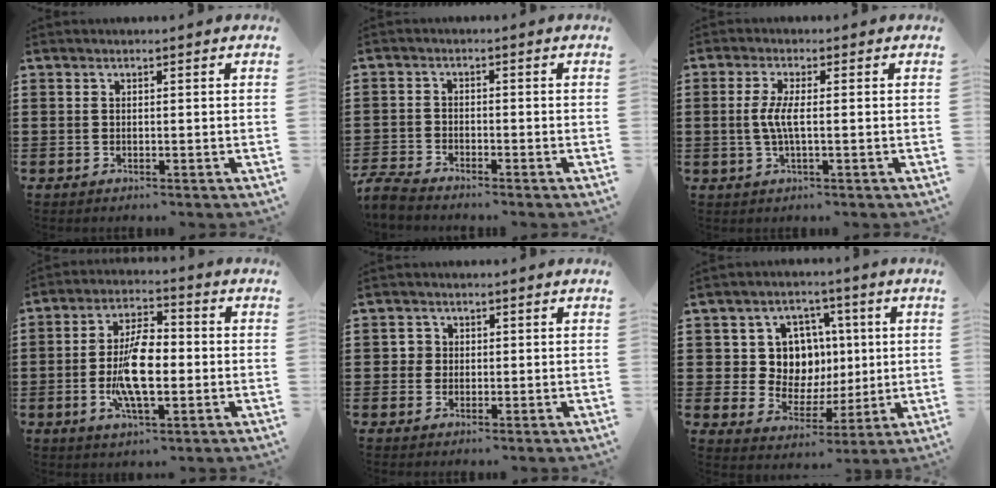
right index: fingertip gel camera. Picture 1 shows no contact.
{"total": 3.1, "force": [-3.0, 0.2, 0.4], "torque": [-0.025, -0.004, -0.068]}
{"total": 3.9, "force": [-0.2, 0.6, 3.8], "torque": [-0.093, -0.009, -0.013]}
{"total": 9.9, "force": [-1.6, 3.9, 8.9], "torque": [-0.192, -0.005, -0.034]}
{"total": 1.9, "force": [0.2, 1.8, 0.5], "torque": [-0.016, 0.009, 0.002]}
{"total": 8.9, "force": [1.8, 8.0, 3.6], "torque": [-0.092, 0.012, 0.037]}